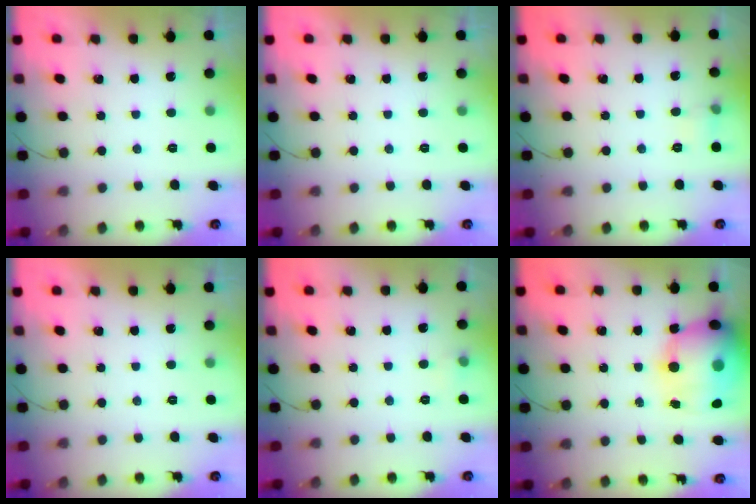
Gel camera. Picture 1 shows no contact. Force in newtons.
{"total": 0.0}
{"total": 4.6, "press": 4.4, "slide": 1.4}
{"total": 0.0}
{"total": 3.8, "press": 3.6, "slide": 1.3}
{"total": 24.0, "press": 23.4, "slide": 5.4}